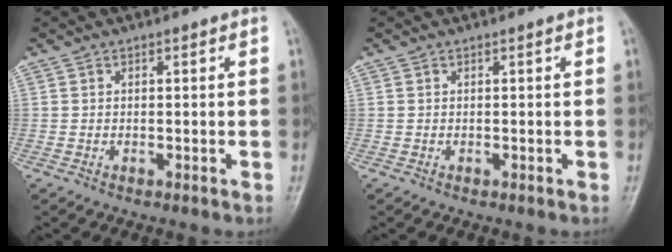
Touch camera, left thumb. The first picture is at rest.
{"total": 0.0}